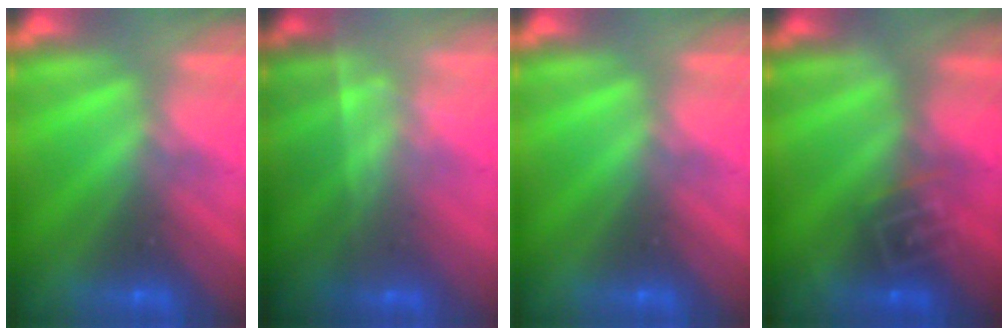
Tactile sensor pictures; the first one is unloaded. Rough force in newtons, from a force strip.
{"total": 1.8}
{"total": 0.0}
{"total": 2.9}